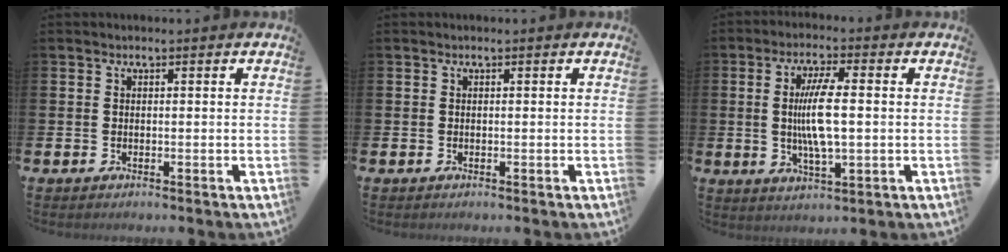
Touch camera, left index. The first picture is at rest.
{"total": 0.0}
{"total": 7.2, "force": [0.4, 2.0, 6.9], "torque": [-0.133, -0.005, -0.001]}